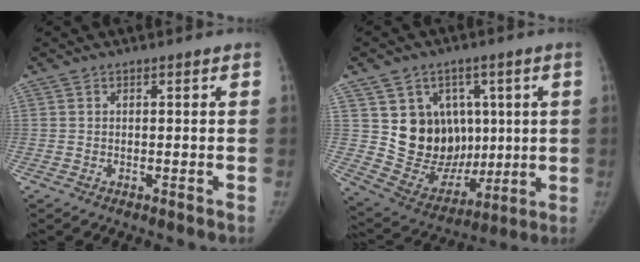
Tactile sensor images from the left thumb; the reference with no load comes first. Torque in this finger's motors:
{"motor_torque": [0.19, 0.19, 0.50, -0.13, 0.05]}